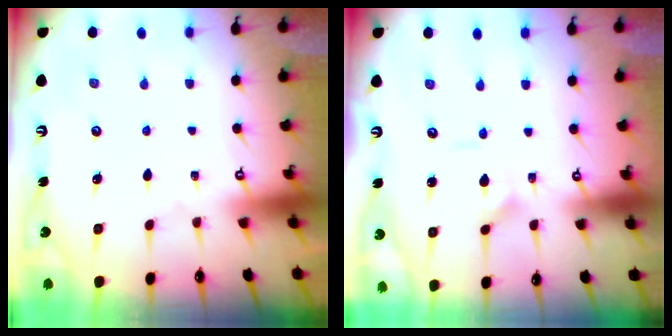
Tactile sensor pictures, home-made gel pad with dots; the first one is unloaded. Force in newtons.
{"total": 2.5, "press": 2.5, "slide": 0.2}